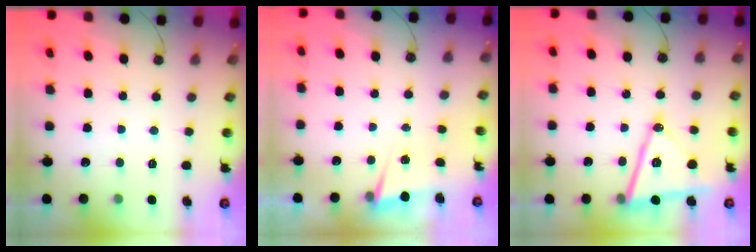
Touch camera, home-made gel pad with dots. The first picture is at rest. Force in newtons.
{"total": 2.3, "press": 2.0, "slide": 1.1}
{"total": 14.6, "press": 14.1, "slide": 3.8}